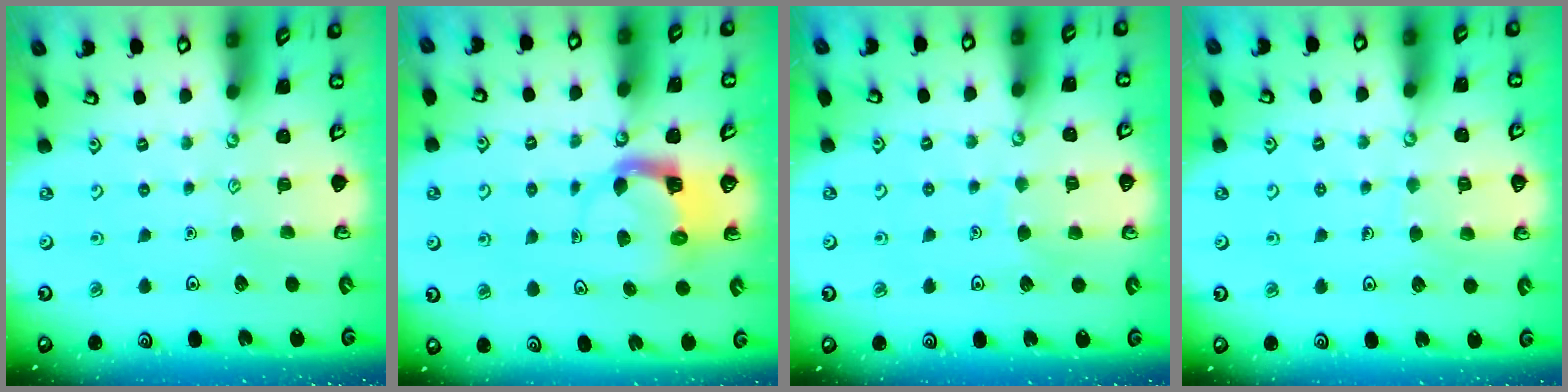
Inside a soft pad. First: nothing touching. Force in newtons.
{"total": 3.6, "press": 3.6, "slide": 0.6}
{"total": 5.3, "press": 5.3, "slide": 0.5}
{"total": 4.9, "press": 4.9, "slide": 0.4}